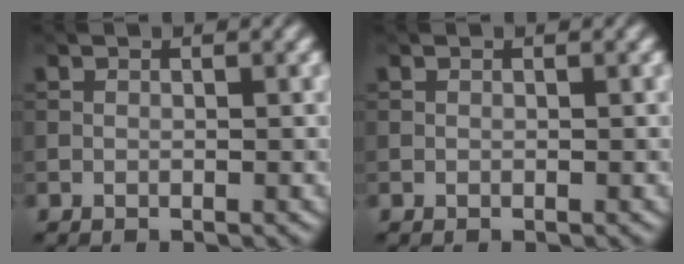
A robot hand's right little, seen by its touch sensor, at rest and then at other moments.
{"total": 0.0}